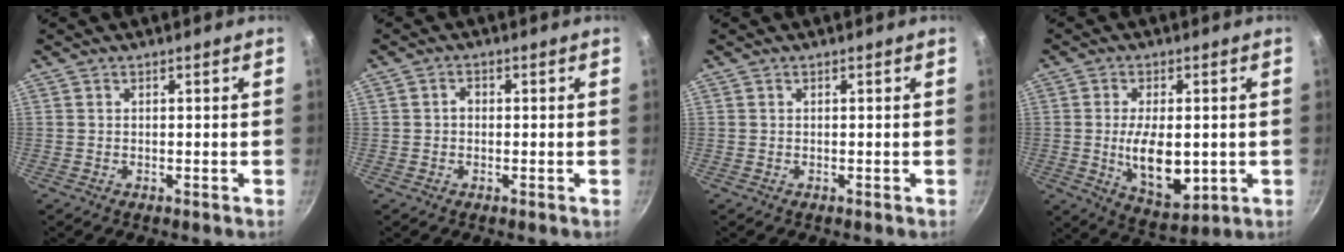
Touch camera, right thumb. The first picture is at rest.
{"total": 1.5, "force": [-0.1, 1.2, 0.8], "torque": [-0.010, 0.008, -0.005]}
{"total": 0.0}
{"total": 11.8, "force": [-0.9, 6.1, 10.0], "torque": [-0.157, -0.014, -0.001]}